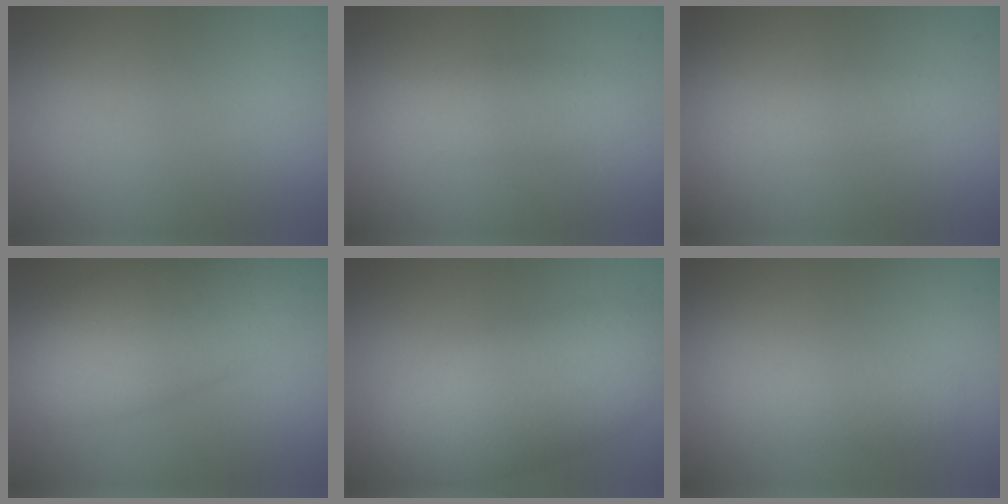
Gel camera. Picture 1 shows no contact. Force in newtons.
{"total": 2.7, "press": 2.7, "slide": 0.1}
{"total": 1.4, "press": 1.4, "slide": 0.0}
{"total": 8.5, "press": 8.5, "slide": 0.2}
{"total": 8.8, "press": 8.8, "slide": 0.7}
{"total": 2.3, "press": 2.3, "slide": 0.1}